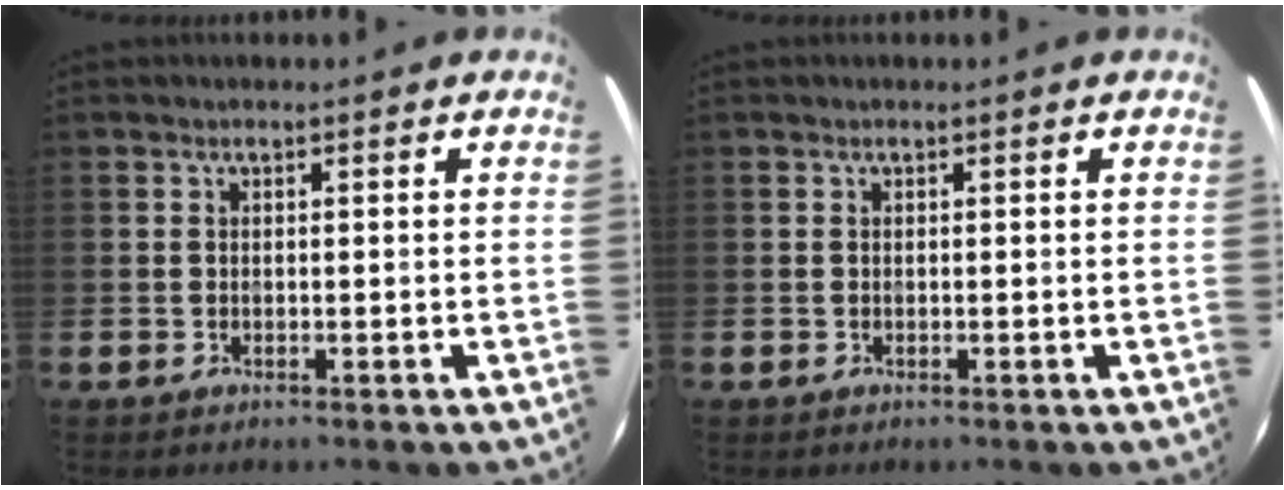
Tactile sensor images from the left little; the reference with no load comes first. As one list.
[{"total": 0.0}]